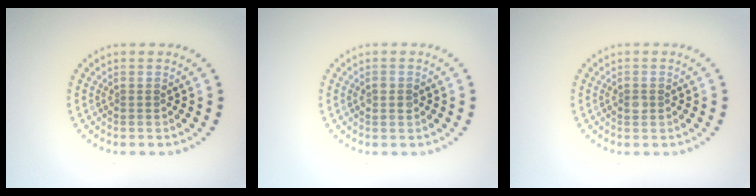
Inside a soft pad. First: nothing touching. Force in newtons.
{"total": 1.4, "press": 1.4, "slide": 0.1}
{"total": 1.0, "press": 0.9, "slide": 0.1}